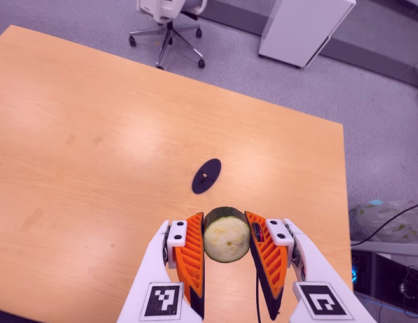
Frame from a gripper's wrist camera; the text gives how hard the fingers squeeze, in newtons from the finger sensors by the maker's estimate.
{"total": 12.1, "left": 11.0, "right": 13.3}